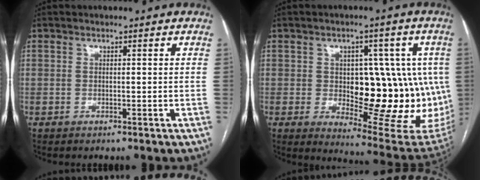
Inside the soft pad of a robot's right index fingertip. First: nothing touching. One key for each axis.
{"total": 18.9, "fx": -1.4, "fy": 8.2, "fz": 16.9, "tx": -0.178, "ty": 0.017, "tz": 0.007}